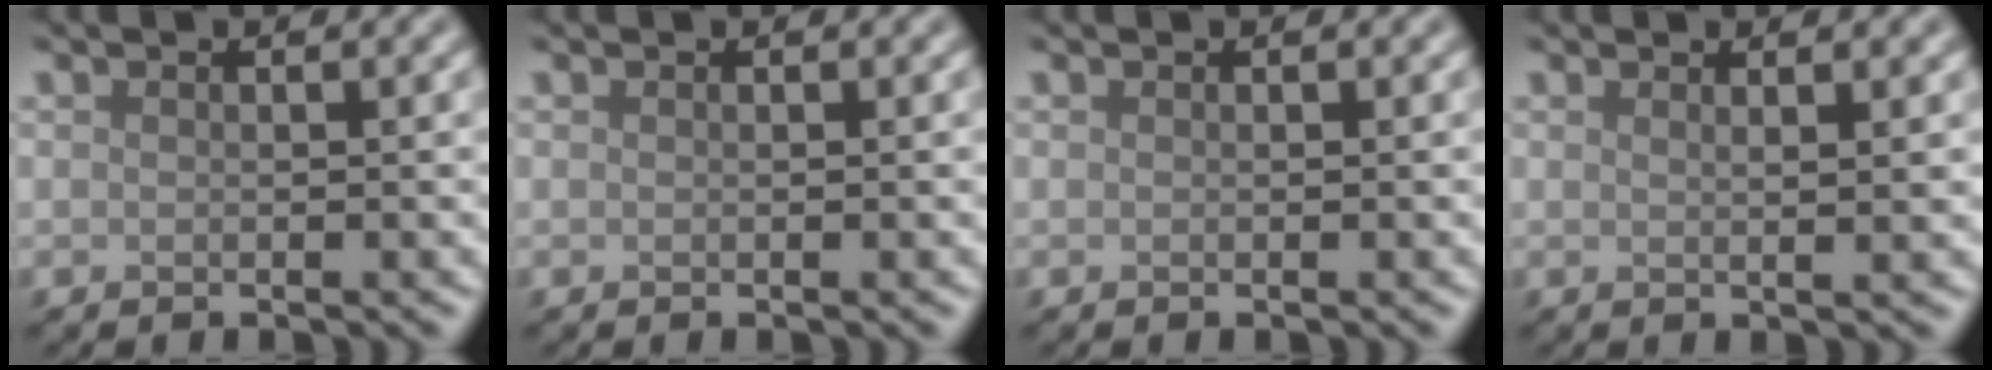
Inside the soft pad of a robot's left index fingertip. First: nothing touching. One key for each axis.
{"total": 0.0}
{"total": 0.0}
{"total": 2.7, "fx": 1.2, "fy": 1.0, "fz": 2.3, "tx": -0.022, "ty": 0.006, "tz": -0.008}